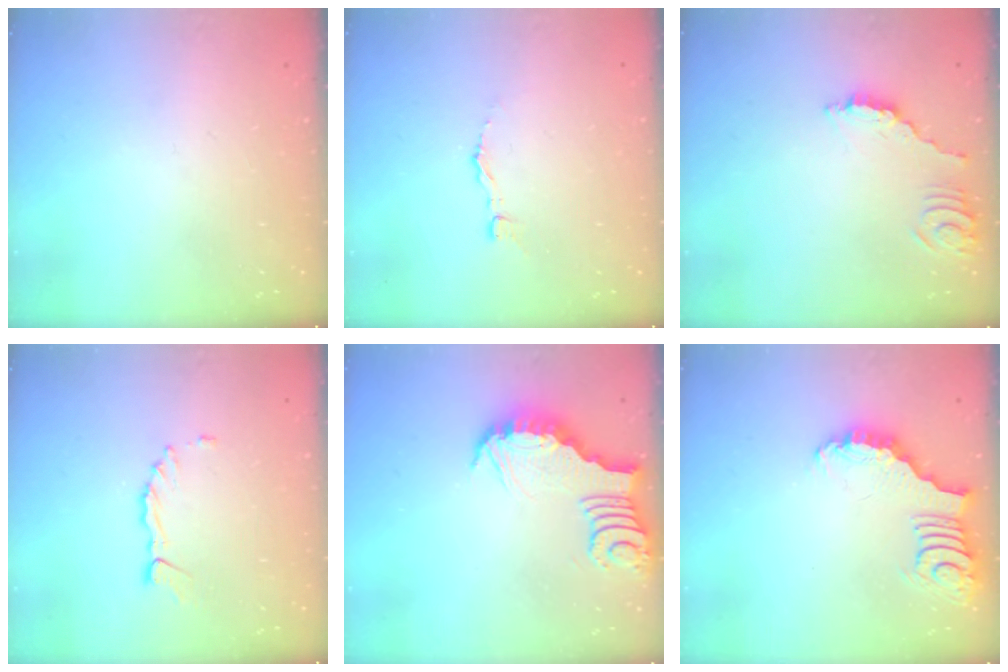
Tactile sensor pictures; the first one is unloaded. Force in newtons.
{"total": 3.3, "press": 3.3, "slide": 0.2}
{"total": 3.0, "press": 3.0, "slide": 0.1}
{"total": 1.5, "press": 1.5, "slide": 0.3}
{"total": 3.9, "press": 3.9, "slide": 0.0}
{"total": 3.4, "press": 3.4, "slide": 0.5}